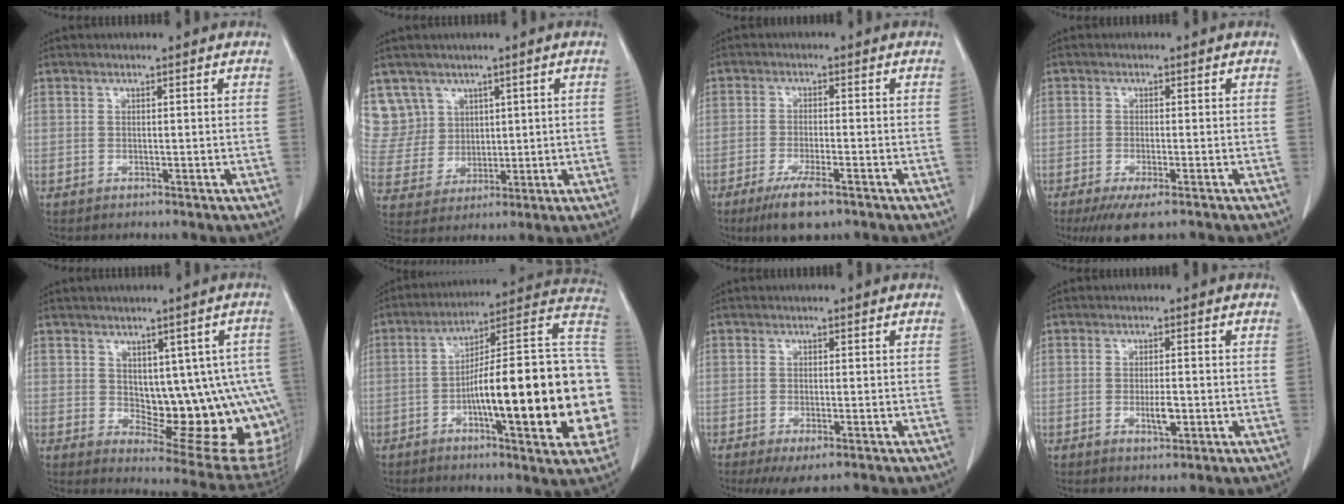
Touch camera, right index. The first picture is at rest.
{"total": 8.3, "force": [4.8, 6.8, -0.3], "torque": [-0.002, 0.021, 0.113]}
{"total": 6.7, "force": [-4.2, 1.0, 5.1], "torque": [-0.094, -0.015, -0.066]}
{"total": 6.4, "force": [-4.5, 0.9, 4.4], "torque": [-0.066, -0.016, -0.066]}
{"total": 15.5, "force": [-0.2, 7.1, 13.8], "torque": [-0.130, 0.011, 0.025]}
{"total": 26.7, "force": [-4.5, 4.2, 26.0], "torque": [-0.289, 0.026, -0.064]}
{"total": 4.7, "force": [-3.2, 1.2, 3.2], "torque": [-0.043, -0.012, -0.044]}
{"total": 3.0, "force": [-0.8, 0.8, 2.8], "torque": [-0.054, -0.001, -0.006]}